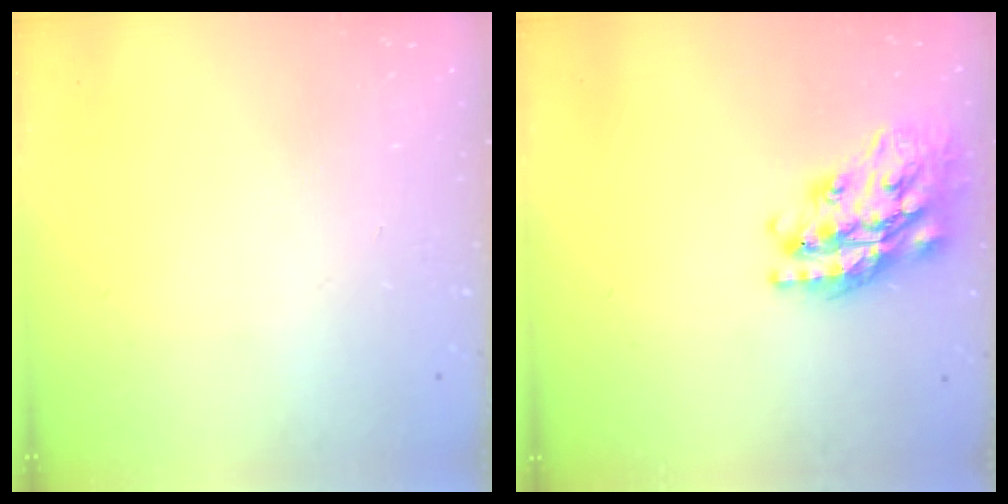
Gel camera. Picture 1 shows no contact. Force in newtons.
{"total": 22.6, "press": 22.5, "slide": 1.7}